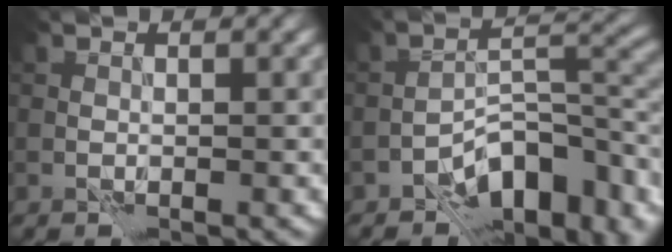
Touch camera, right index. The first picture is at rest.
{"total": 9.1, "force": [-5.0, 3.9, 6.6], "torque": [-0.087, 0.013, -0.091]}